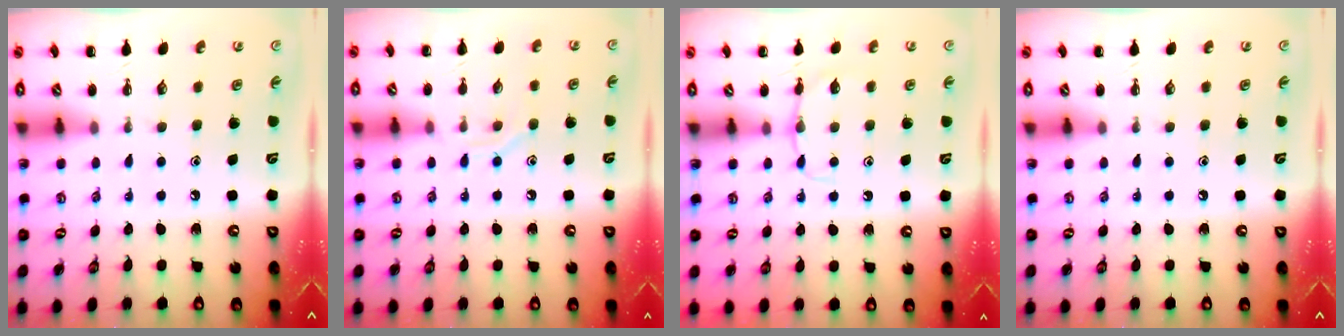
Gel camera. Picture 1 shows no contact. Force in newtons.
{"total": 6.6, "press": 6.6, "slide": 1.1}
{"total": 6.2, "press": 6.1, "slide": 1.5}
{"total": 0.0}